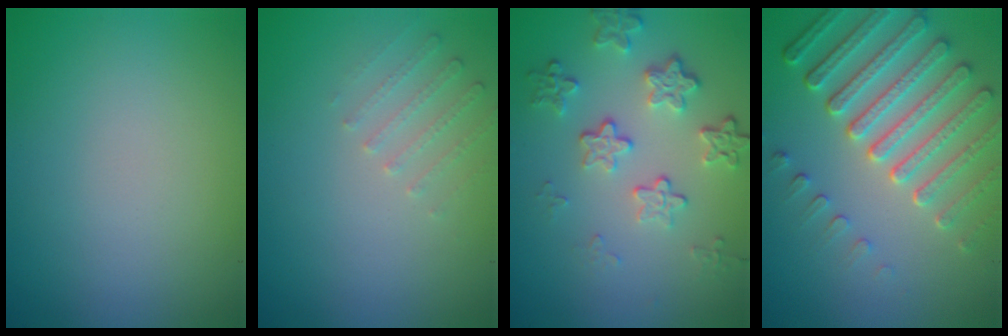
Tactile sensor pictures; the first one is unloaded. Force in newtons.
{"total": 1.6, "press": 1.6, "slide": 0.4}
{"total": 4.0, "press": 3.1, "slide": 2.5}
{"total": 6.4, "press": 5.2, "slide": 3.8}